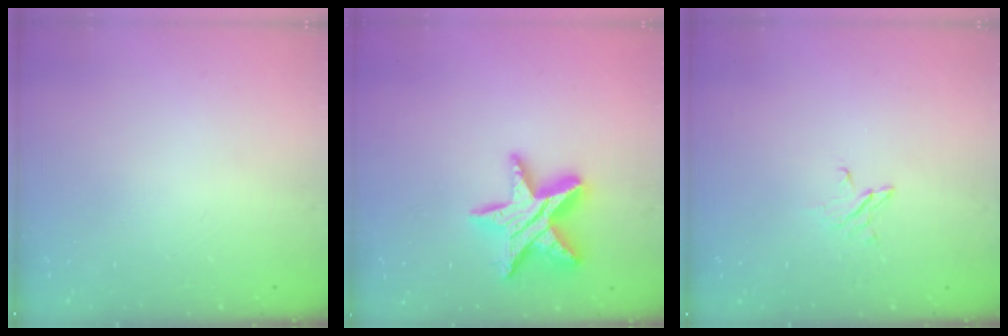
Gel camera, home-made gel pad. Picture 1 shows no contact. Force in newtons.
{"total": 15.2, "press": 15.1, "slide": 1.1}
{"total": 2.7, "press": 2.7, "slide": 0.3}